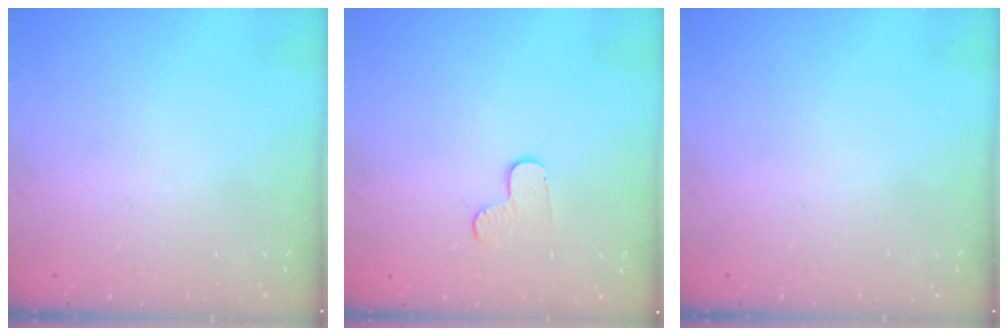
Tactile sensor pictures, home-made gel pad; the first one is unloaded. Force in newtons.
{"total": 7.1, "press": 7.1, "slide": 0.6}
{"total": 0.0}